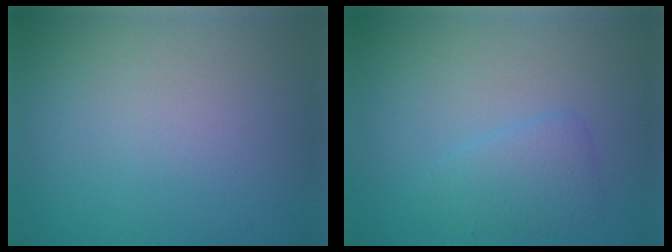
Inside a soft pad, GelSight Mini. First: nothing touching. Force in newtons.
{"total": 2.1, "press": 2.1, "slide": 0.1}